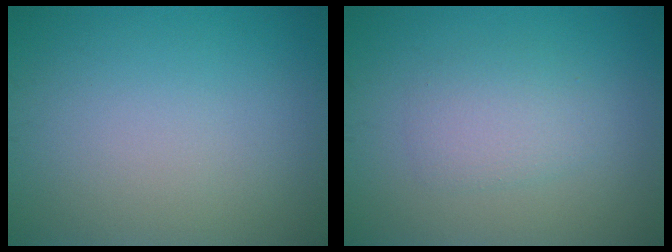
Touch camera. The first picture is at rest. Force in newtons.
{"total": 2.4, "press": 2.4, "slide": 0.2}